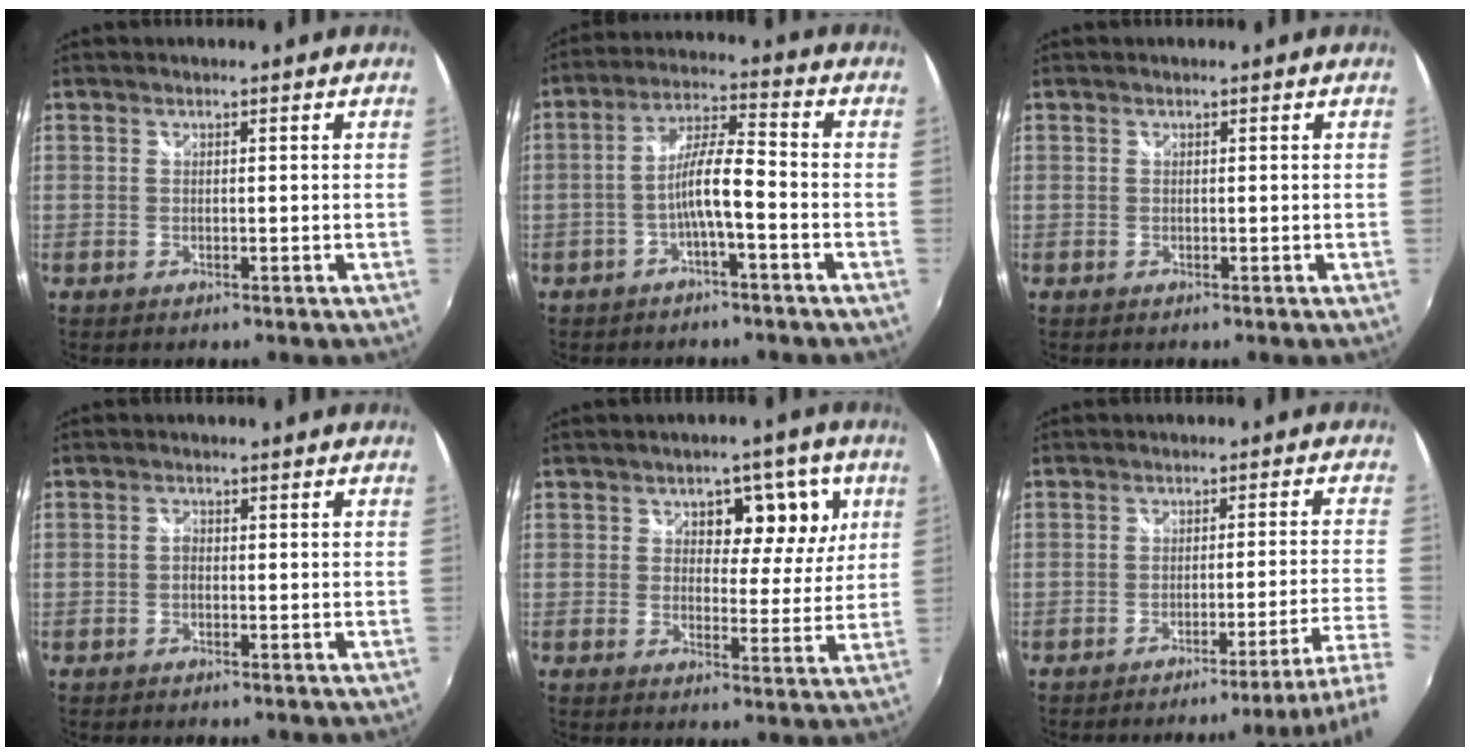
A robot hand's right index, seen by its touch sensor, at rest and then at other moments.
{"total": 6.7, "force": [-3.0, 0.8, 5.9], "torque": [-0.126, 0.015, -0.052]}
{"total": 0.0}
{"total": 1.2, "force": [-0.8, 0.7, 0.5], "torque": [-0.009, 0.001, -0.018]}
{"total": 8.4, "force": [3.2, 5.4, 5.5], "torque": [-0.073, 0.012, 0.040]}
{"total": 10.7, "force": [-8.7, -3.2, 5.4], "torque": [-0.070, -0.030, -0.117]}